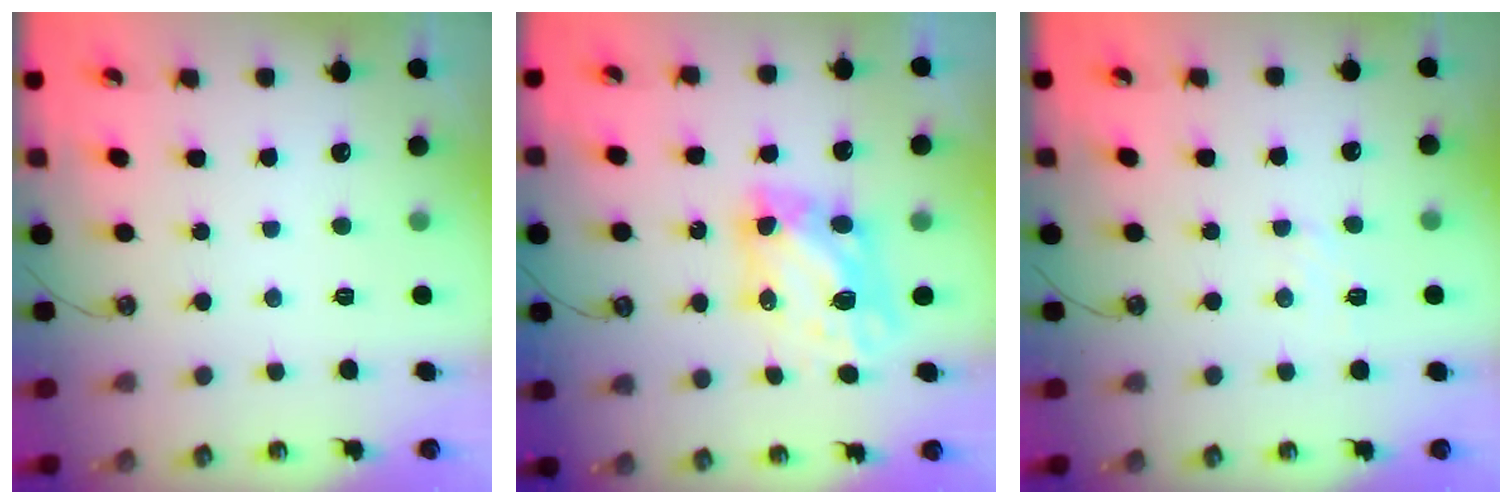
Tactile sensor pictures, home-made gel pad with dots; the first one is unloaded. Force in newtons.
{"total": 6.5, "press": 6.5, "slide": 0.6}
{"total": 4.6, "press": 4.6, "slide": 0.6}